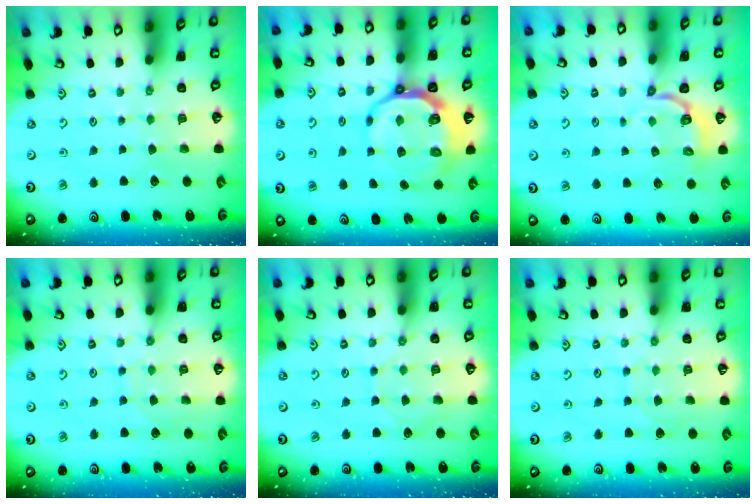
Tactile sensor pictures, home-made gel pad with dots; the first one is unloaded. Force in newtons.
{"total": 10.4, "press": 9.6, "slide": 3.9}
{"total": 3.4, "press": 2.4, "slide": 2.5}
{"total": 6.4, "press": 6.3, "slide": 0.5}
{"total": 5.5, "press": 5.5, "slide": 0.7}
{"total": 3.9, "press": 3.9, "slide": 0.3}